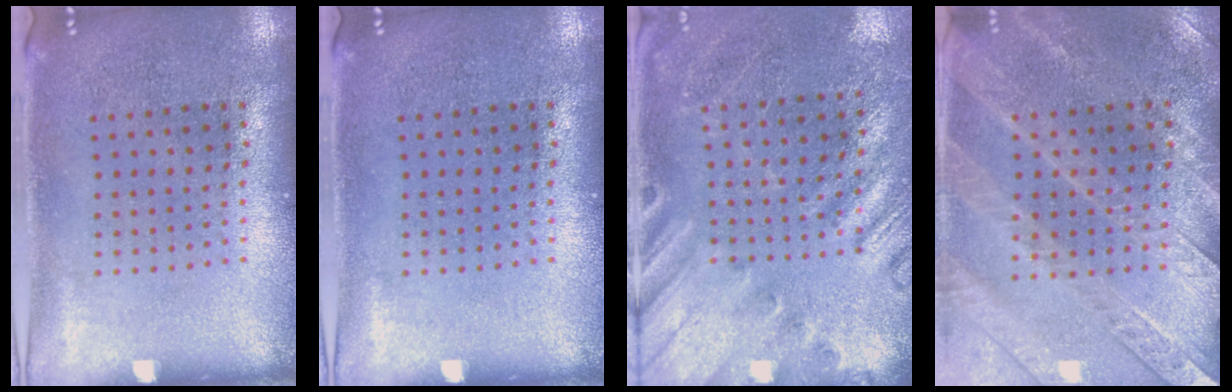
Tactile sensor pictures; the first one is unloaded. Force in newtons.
{"total": 0.0}
{"total": 2.3, "press": 2.0, "slide": 1.0}
{"total": 2.8, "press": 2.6, "slide": 0.9}